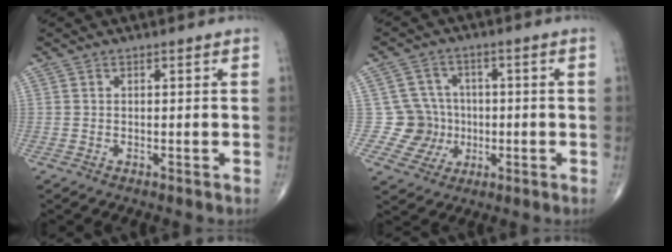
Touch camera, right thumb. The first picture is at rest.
{"total": 7.3, "force": [-0.6, 7.2, 0.7], "torque": [0.032, 0.017, -0.011]}